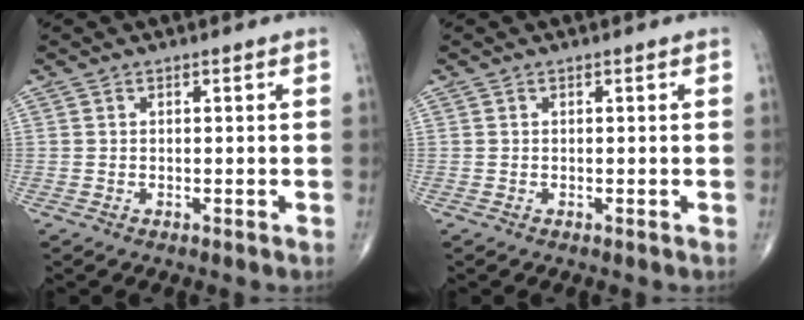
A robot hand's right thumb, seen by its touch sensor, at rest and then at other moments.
{"total": 0.0}